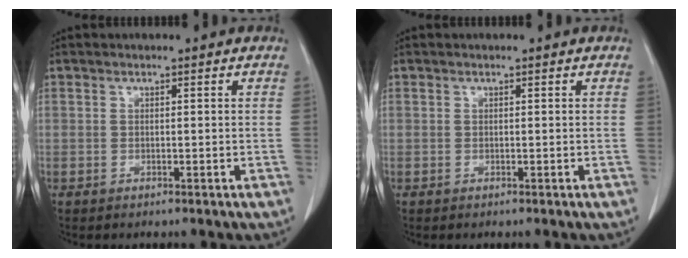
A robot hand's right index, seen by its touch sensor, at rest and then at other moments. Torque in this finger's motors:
{"motor_torque": [0.00, 0.00, 0.00, 0.00]}